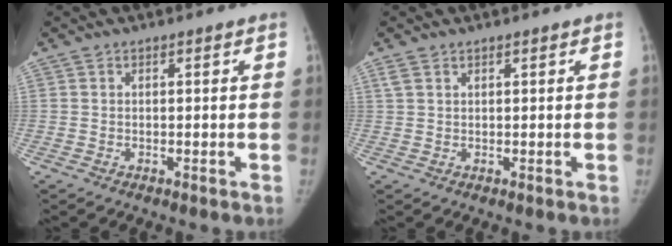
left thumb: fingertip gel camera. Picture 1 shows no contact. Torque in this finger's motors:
{"motor_torque": [0.34, -0.03, 0.49, -0.42, 0.01]}